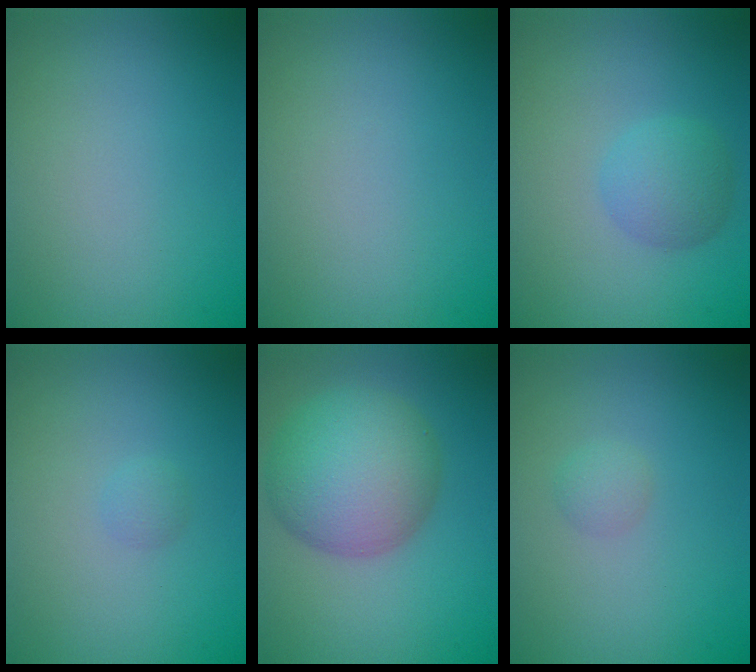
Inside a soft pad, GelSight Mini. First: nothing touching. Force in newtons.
{"total": 0.0}
{"total": 2.7, "press": 2.7, "slide": 0.1}
{"total": 0.7, "press": 0.7, "slide": 0.1}
{"total": 8.4, "press": 8.4, "slide": 0.5}
{"total": 1.0, "press": 1.0, "slide": 0.0}